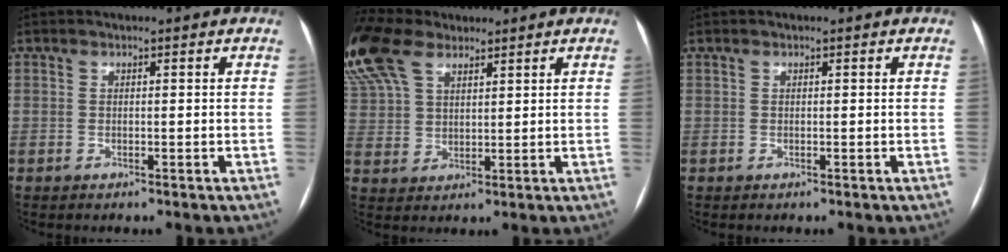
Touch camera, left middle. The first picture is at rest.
{"total": 13.8, "force": [9.7, 6.6, 7.2], "torque": [-0.185, 0.041, 0.193]}
{"total": 0.0}